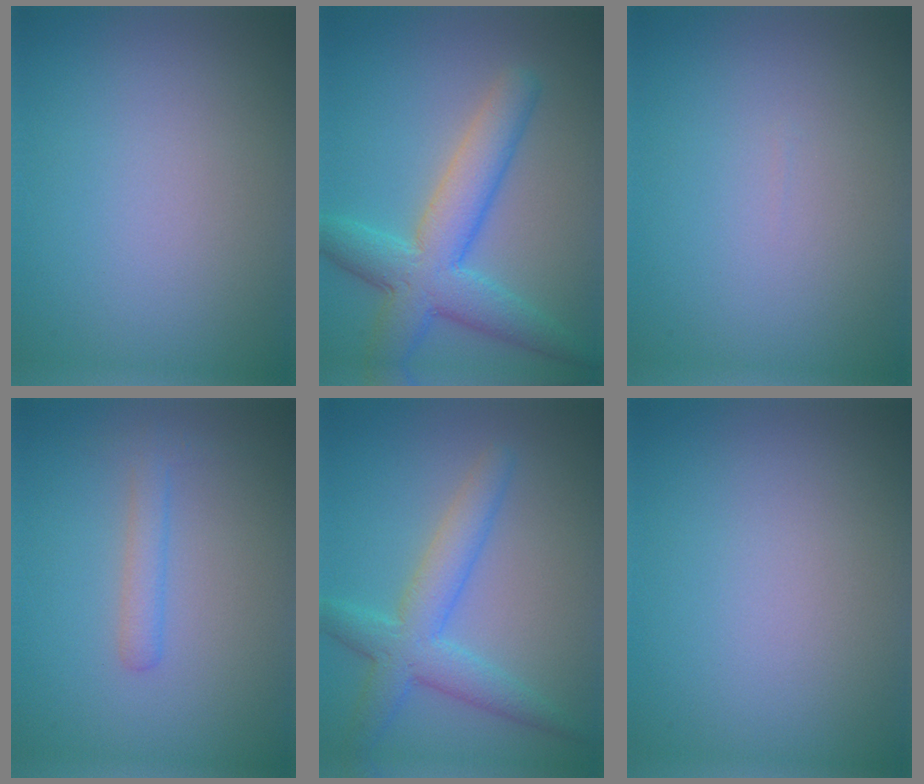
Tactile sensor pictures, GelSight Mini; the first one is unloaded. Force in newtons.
{"total": 6.5, "press": 6.5, "slide": 0.2}
{"total": 0.0}
{"total": 1.7, "press": 1.7, "slide": 0.1}
{"total": 4.6, "press": 4.6, "slide": 0.2}
{"total": 0.0}